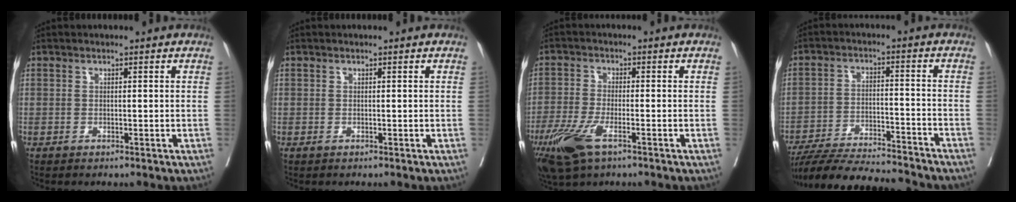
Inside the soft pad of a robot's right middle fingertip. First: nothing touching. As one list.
[{"total": 0.0}, {"total": 8.0, "force": [-4.5, 2.3, 6.3], "torque": [-0.130, -0.018, -0.081]}, {"total": 18.4, "force": [-16.8, 1.6, 7.3], "torque": [-0.129, -0.024, -0.254]}]